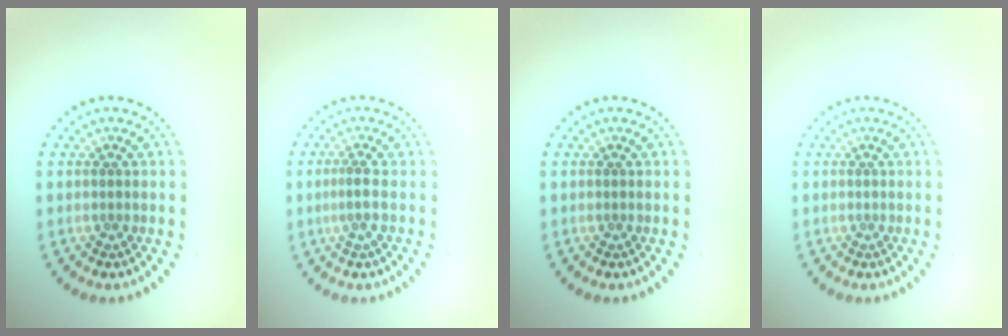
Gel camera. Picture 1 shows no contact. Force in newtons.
{"total": 1.3, "press": 1.0, "slide": 0.9}
{"total": 0.0}
{"total": 0.0}